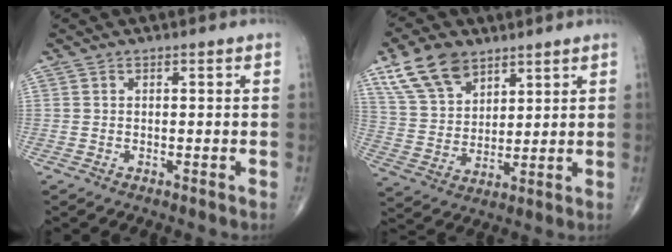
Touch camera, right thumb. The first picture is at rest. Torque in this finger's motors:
{"motor_torque": [-0.36, 0.79, 0.88, 0.73, 0.09]}